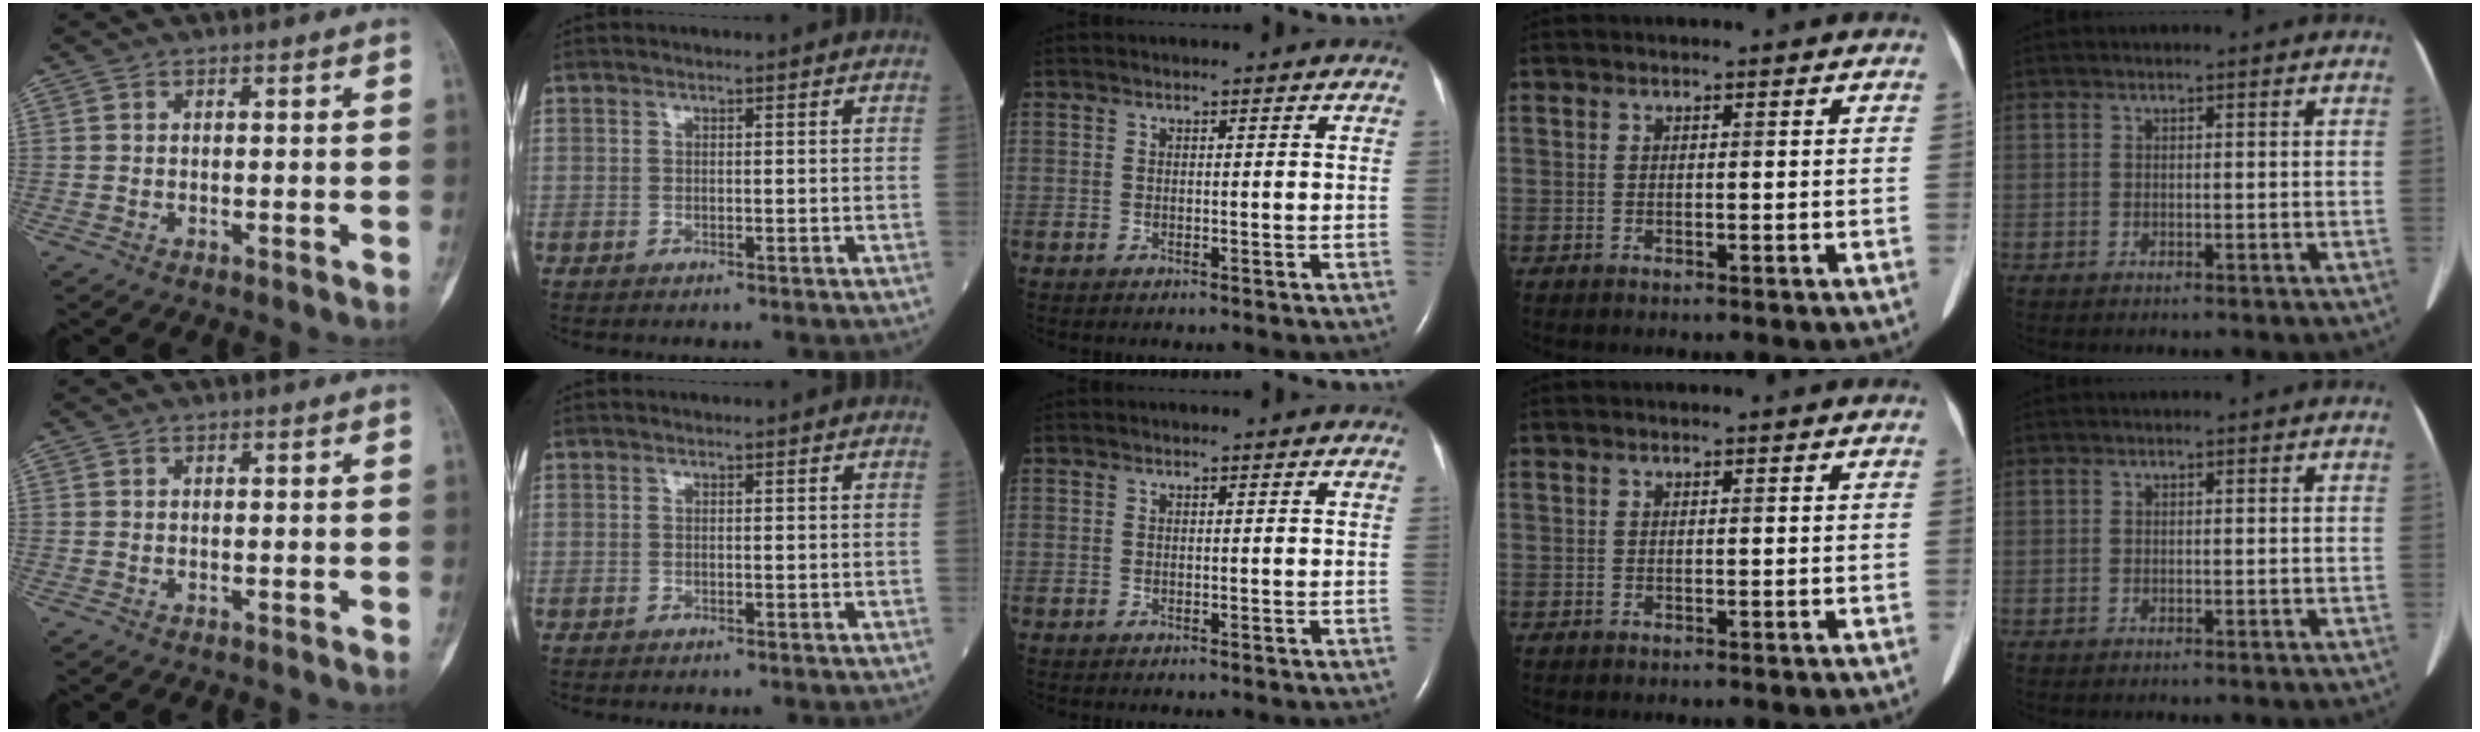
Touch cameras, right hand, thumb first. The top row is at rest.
{}